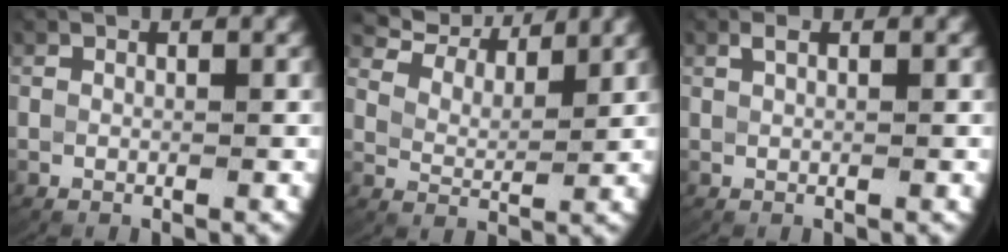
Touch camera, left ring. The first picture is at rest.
{"total": 6.3, "force": [5.1, 2.3, 2.8], "torque": [-0.059, 0.012, 0.080]}
{"total": 0.7, "force": [0.5, 0.0, 0.5], "torque": [-0.014, 0.001, 0.012]}